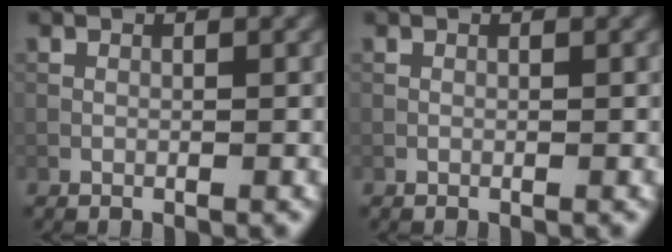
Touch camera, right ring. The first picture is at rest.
{"total": 0.0}